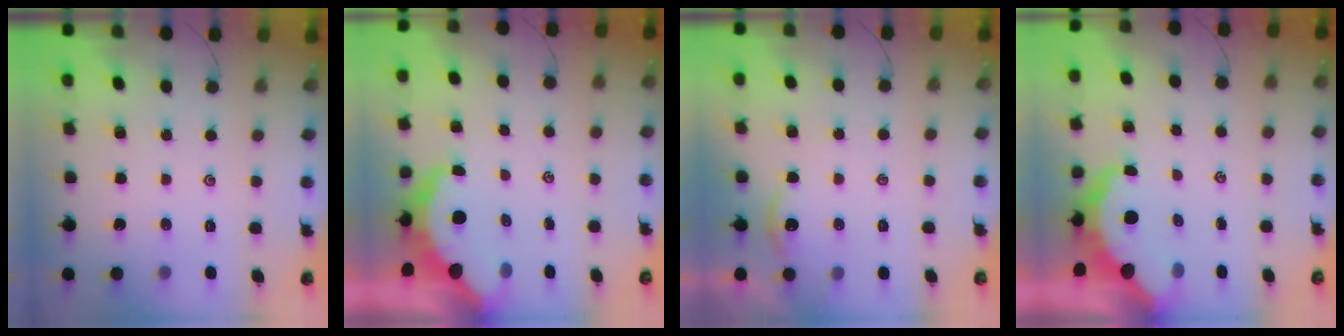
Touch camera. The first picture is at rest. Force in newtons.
{"total": 8.9, "press": 8.9, "slide": 1.1}
{"total": 2.6, "press": 2.6, "slide": 0.3}
{"total": 8.9, "press": 8.9, "slide": 1.1}